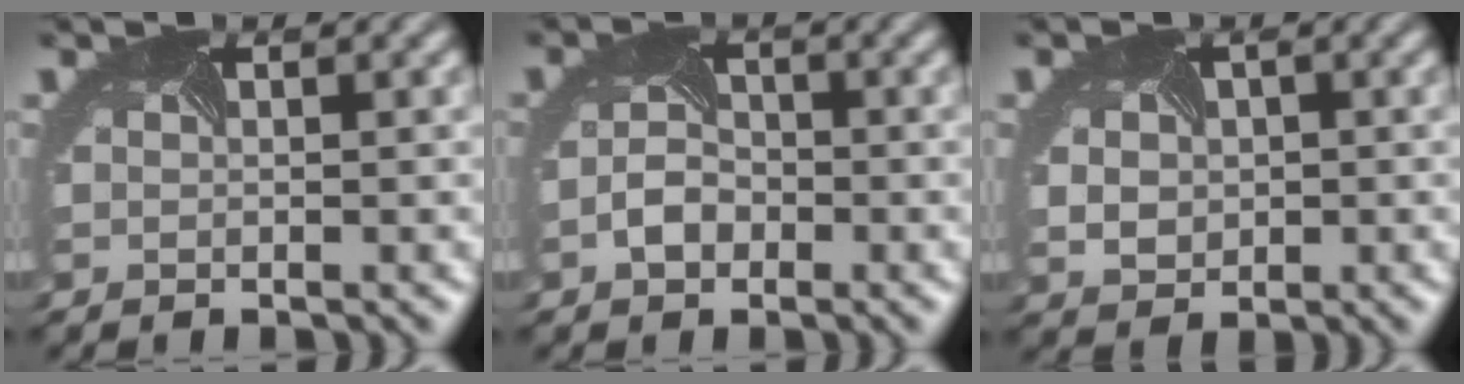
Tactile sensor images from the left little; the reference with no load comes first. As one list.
[{"total": 2.0, "force": [-1.3, 1.2, 0.8], "torque": [-0.030, -0.004, -0.020]}, {"total": 2.8, "force": [0.0, 2.5, 1.3], "torque": [-0.030, 0.000, 0.004]}]